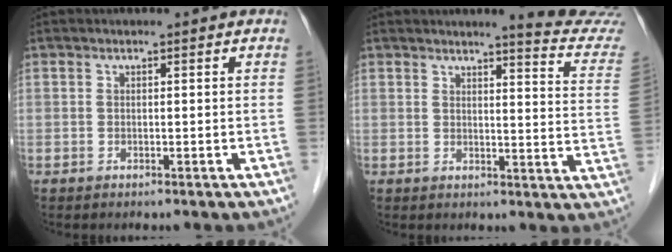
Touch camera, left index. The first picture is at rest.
{"total": 11.1, "force": [10.8, -1.2, 2.2], "torque": [-0.019, -0.097, 0.100]}